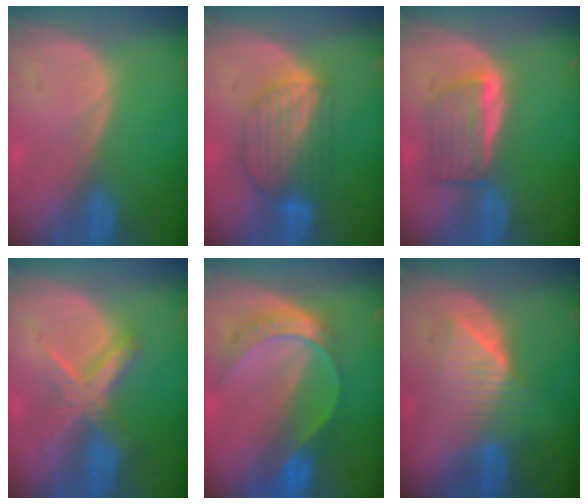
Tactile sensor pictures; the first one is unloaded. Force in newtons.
{"total": 7.5, "press": 7.1, "slide": 2.4}
{"total": 5.6, "press": 5.5, "slide": 1.4}
{"total": 7.2, "press": 6.2, "slide": 3.8}
{"total": 7.8, "press": 6.4, "slide": 4.4}
{"total": 6.4, "press": 6.3, "slide": 1.2}